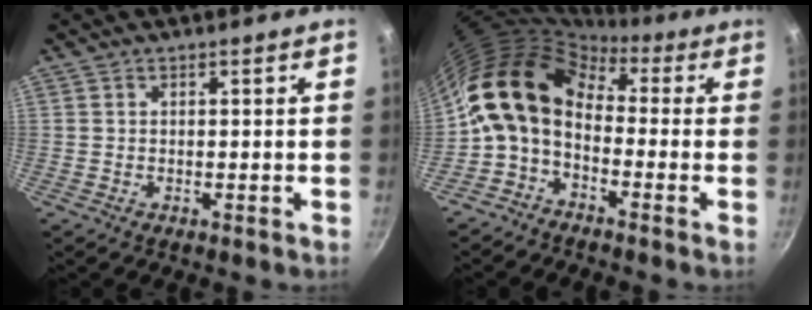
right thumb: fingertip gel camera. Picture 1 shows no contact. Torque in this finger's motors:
{"motor_torque": [1.35, 3.65, 1.44, -1.33, 0.58]}